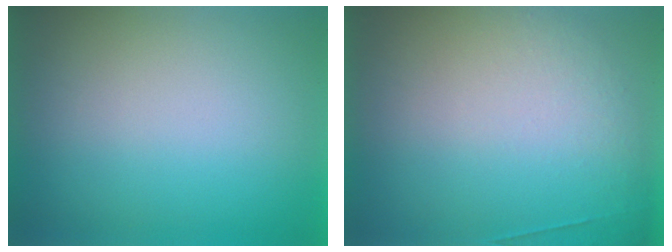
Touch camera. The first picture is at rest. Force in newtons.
{"total": 2.6}